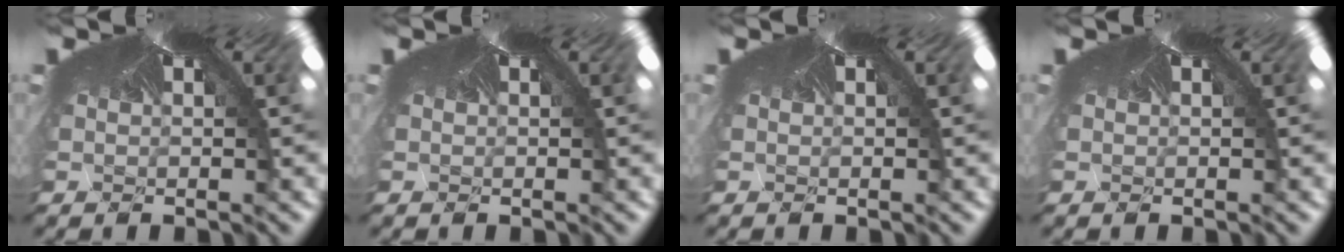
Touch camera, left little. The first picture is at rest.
{"total": 0.0}
{"total": 0.0}
{"total": 0.0}